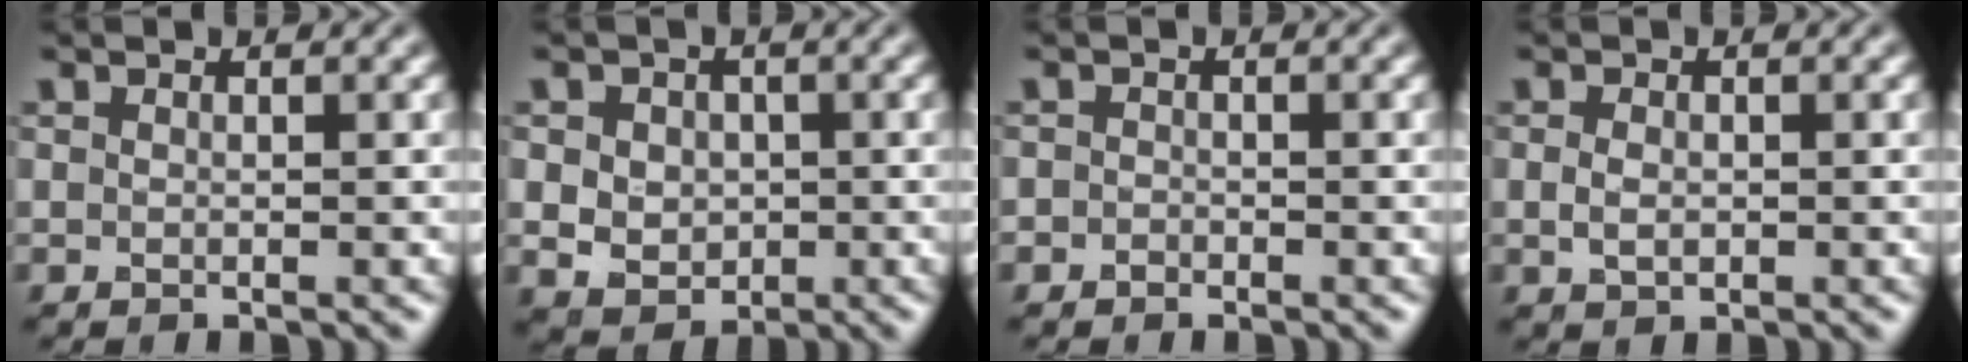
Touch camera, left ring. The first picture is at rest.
{"total": 4.5, "force": [0.2, 3.9, 2.4], "torque": [-0.042, 0.009, -0.006]}
{"total": 0.7, "force": [-0.5, 0.5, 0.1], "torque": [-0.001, -0.002, -0.008]}
{"total": 1.6, "force": [-0.1, 1.1, 1.1], "torque": [-0.025, -0.002, -0.001]}